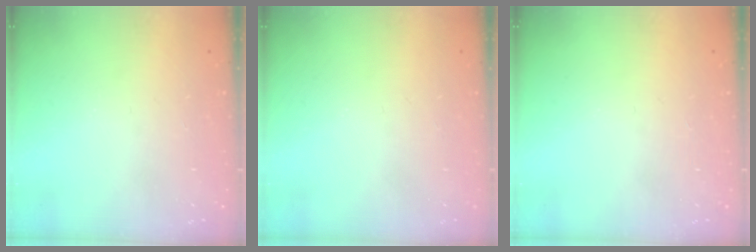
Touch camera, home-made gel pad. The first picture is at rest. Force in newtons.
{"total": 0.0}
{"total": 0.0}